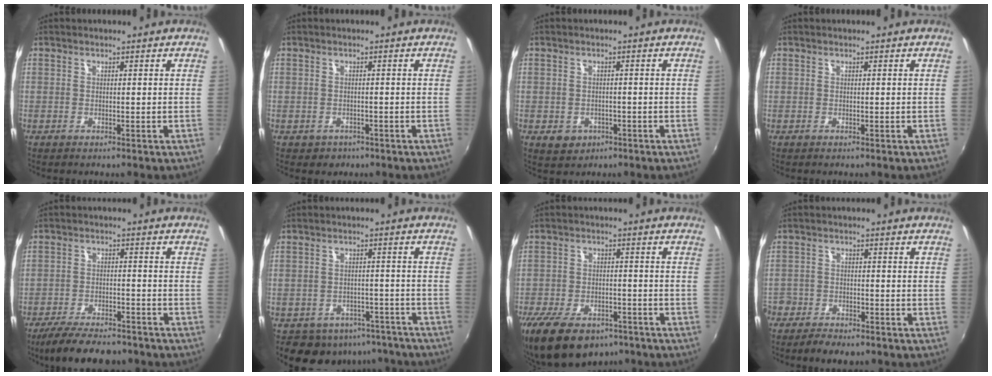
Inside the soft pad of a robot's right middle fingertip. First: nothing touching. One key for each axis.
{"total": 2.3, "fx": -1.1, "fy": 2.0, "fz": 0.5, "tx": -0.013, "ty": -0.003, "tz": -0.013}
{"total": 4.0, "fx": -1.6, "fy": 3.2, "fz": 1.5, "tx": -0.036, "ty": -0.004, "tz": -0.018}
{"total": 0.0}
{"total": 11.9, "fx": -9.8, "fy": 4.0, "fz": 5.5, "tx": -0.123, "ty": -0.015, "tz": -0.155}
{"total": 11.7, "fx": -8.9, "fy": 6.9, "fz": 3.2, "tx": -0.070, "ty": 0.016, "tz": -0.099}
{"total": 16.2, "fx": -11.0, "fy": 8.4, "fz": 8.3, "tx": -0.196, "ty": -0.029, "tz": -0.177}
{"total": 7.3, "fx": -5.7, "fy": 3.7, "fz": 2.7, "tx": -0.082, "ty": -0.009, "tz": -0.099}